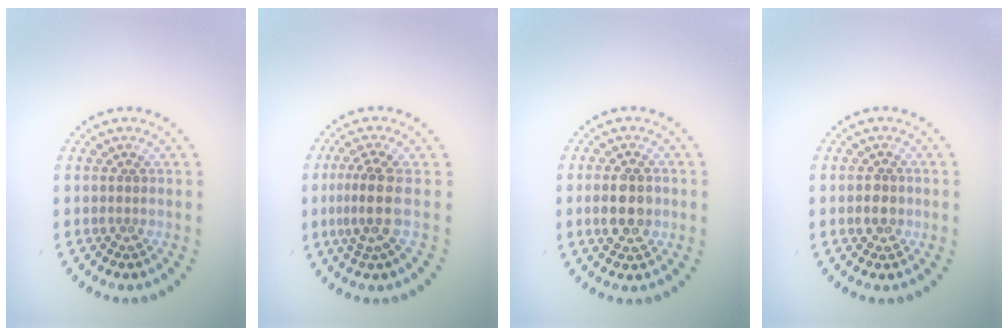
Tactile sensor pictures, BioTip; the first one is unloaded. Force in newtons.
{"total": 3.0, "press": 2.3, "slide": 1.9}
{"total": 3.6, "press": 3.6, "slide": 0.1}
{"total": 1.4, "press": 1.4, "slide": 0.2}